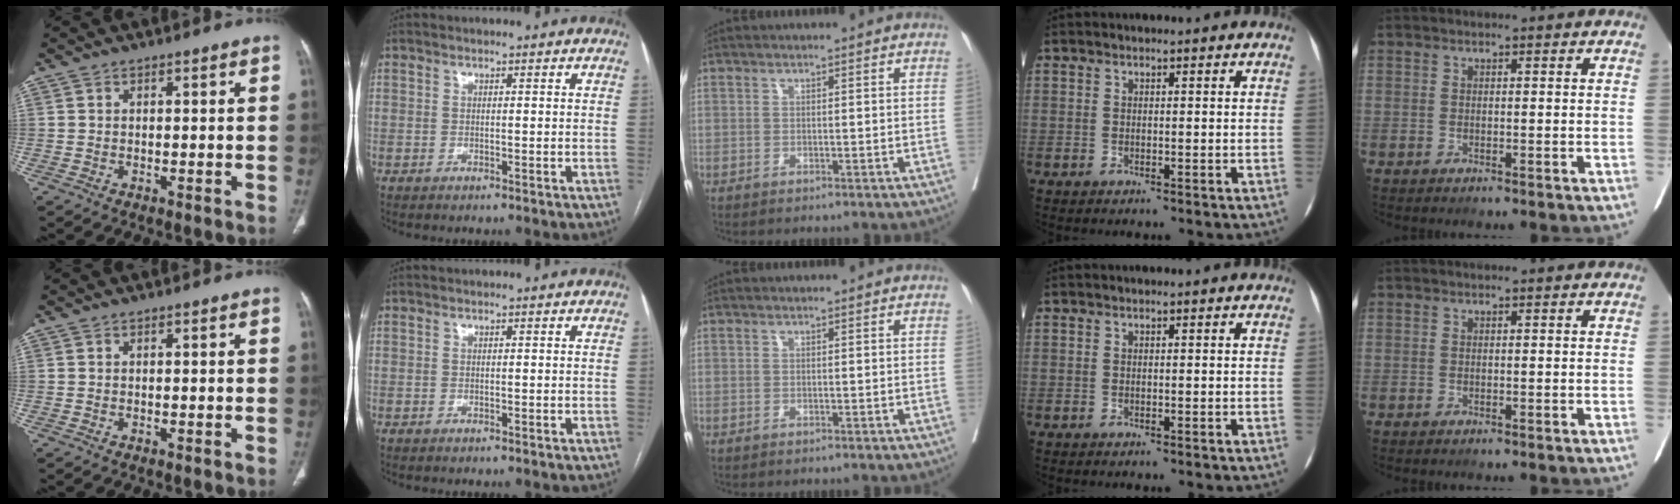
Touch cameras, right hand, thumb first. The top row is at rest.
{}